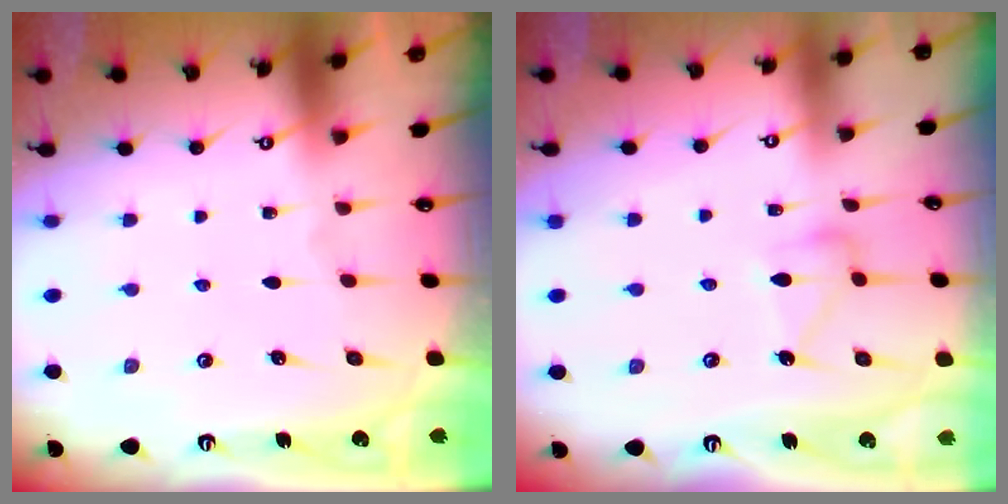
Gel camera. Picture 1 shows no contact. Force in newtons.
{"total": 9.8, "press": 9.8, "slide": 0.2}